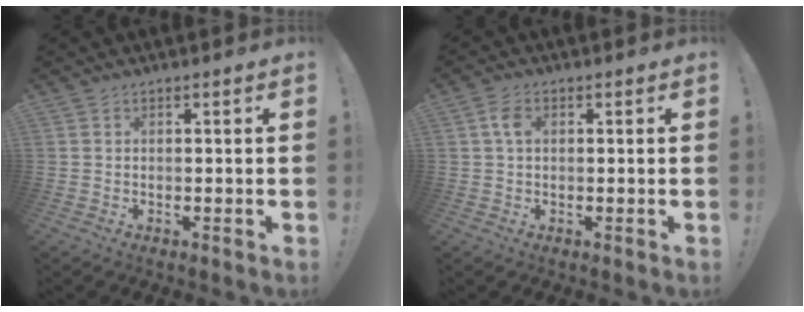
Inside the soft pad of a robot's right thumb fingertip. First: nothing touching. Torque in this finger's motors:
{"motor_torque": [0.74, 0.66, 0.47, -0.28, -0.03]}